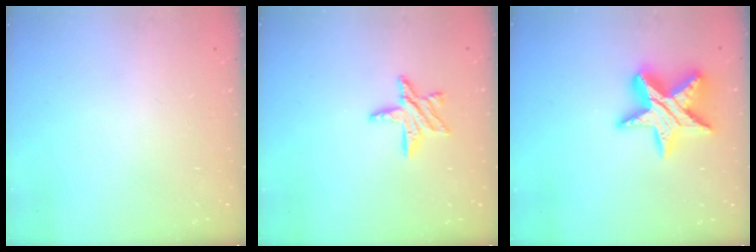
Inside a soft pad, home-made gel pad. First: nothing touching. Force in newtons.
{"total": 9.3, "press": 9.2, "slide": 0.8}
{"total": 17.2, "press": 17.1, "slide": 1.3}